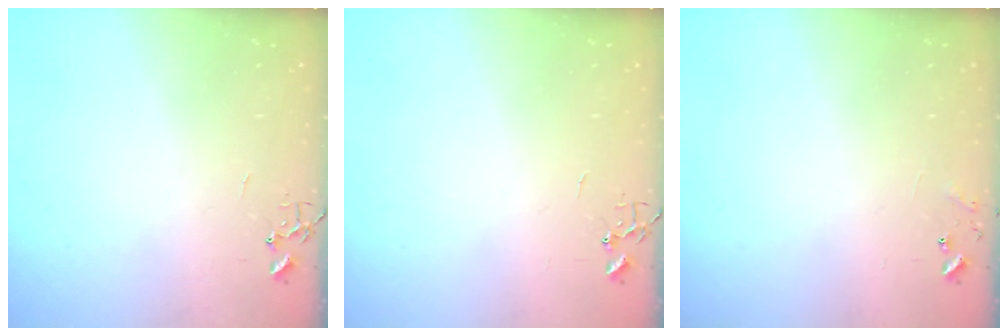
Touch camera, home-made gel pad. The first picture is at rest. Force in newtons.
{"total": 0.0}
{"total": 7.0, "press": 7.0, "slide": 0.5}